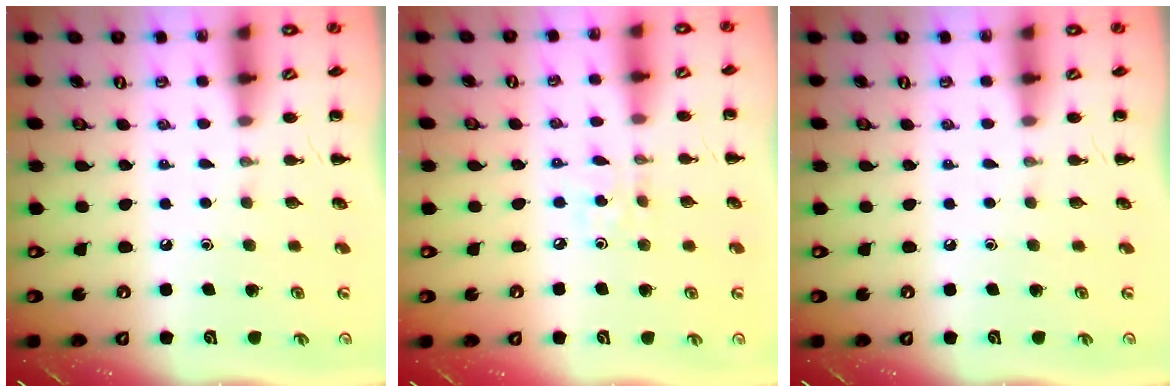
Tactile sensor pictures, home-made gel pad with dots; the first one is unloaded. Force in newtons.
{"total": 2.6, "press": 2.5, "slide": 0.8}
{"total": 0.0}